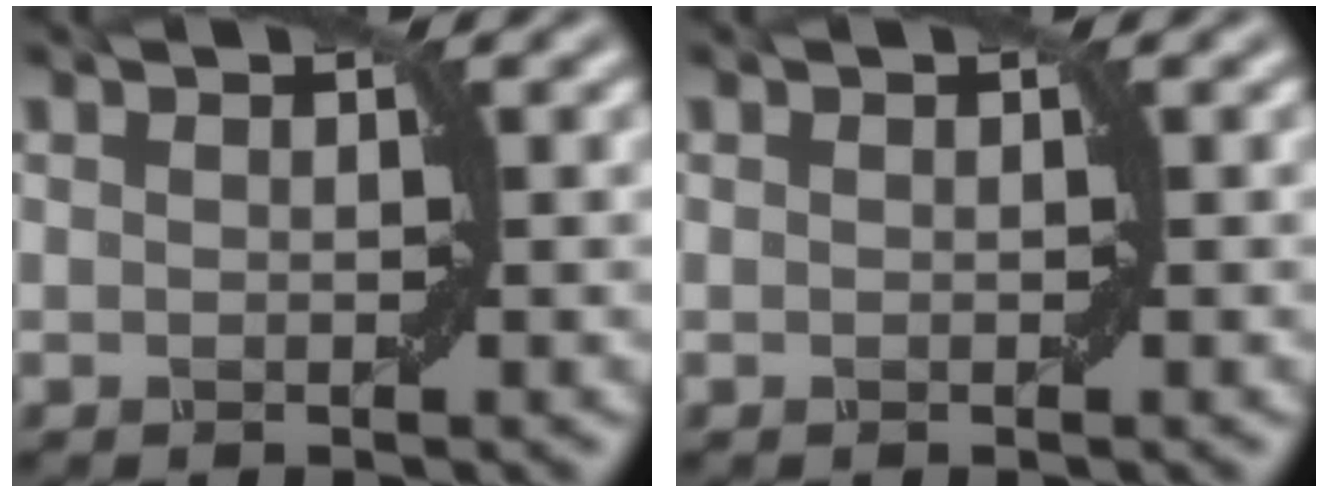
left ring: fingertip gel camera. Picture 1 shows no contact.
{"total": 0.0}